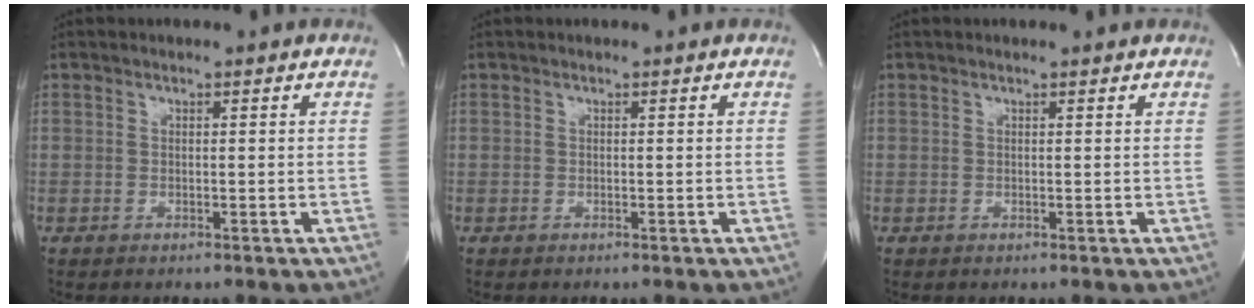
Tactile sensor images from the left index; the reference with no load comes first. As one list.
[{"total": 0.0}, {"total": 0.7, "force": [0.7, 0.0, 0.3], "torque": [-0.010, 0.004, 0.011]}]